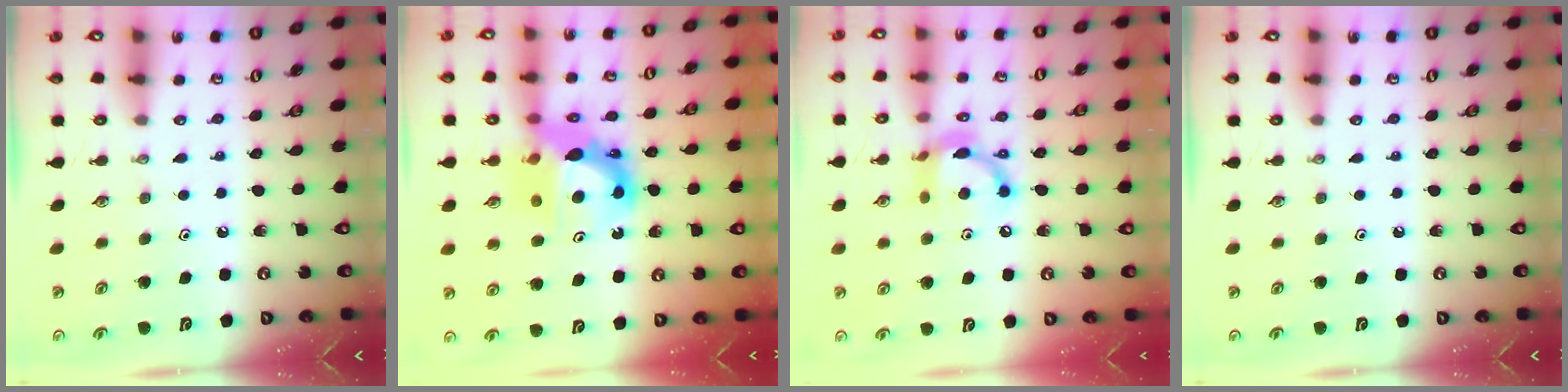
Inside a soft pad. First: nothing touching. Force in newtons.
{"total": 13.4, "press": 13.3, "slide": 1.4}
{"total": 12.8, "press": 12.8, "slide": 0.5}
{"total": 0.0}